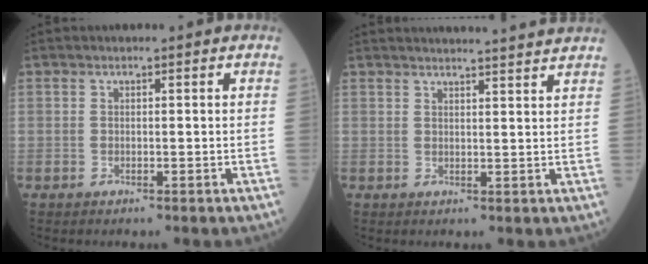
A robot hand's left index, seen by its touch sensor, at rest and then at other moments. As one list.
[{"total": 11.2, "force": [10.8, -0.7, 2.9], "torque": [-0.037, -0.004, 0.121]}]